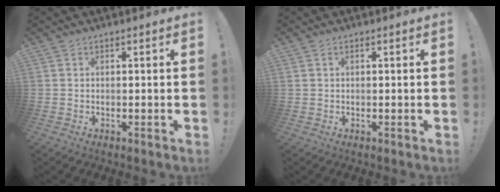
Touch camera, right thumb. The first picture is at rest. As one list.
[{"total": 0.6, "force": [0.3, 0.4, 0.3], "torque": [-0.015, 0.005, 0.008]}]